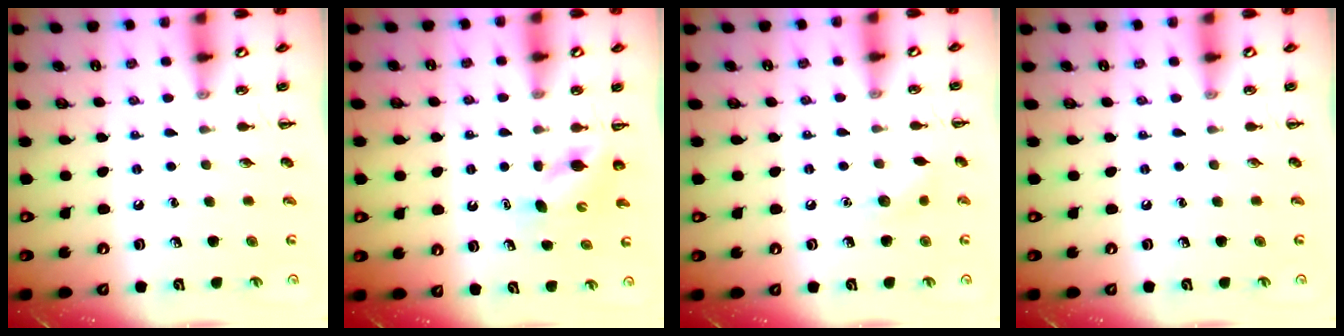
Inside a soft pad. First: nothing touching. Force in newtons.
{"total": 4.0, "press": 3.9, "slide": 1.1}
{"total": 6.3, "press": 6.1, "slide": 1.7}
{"total": 0.0}